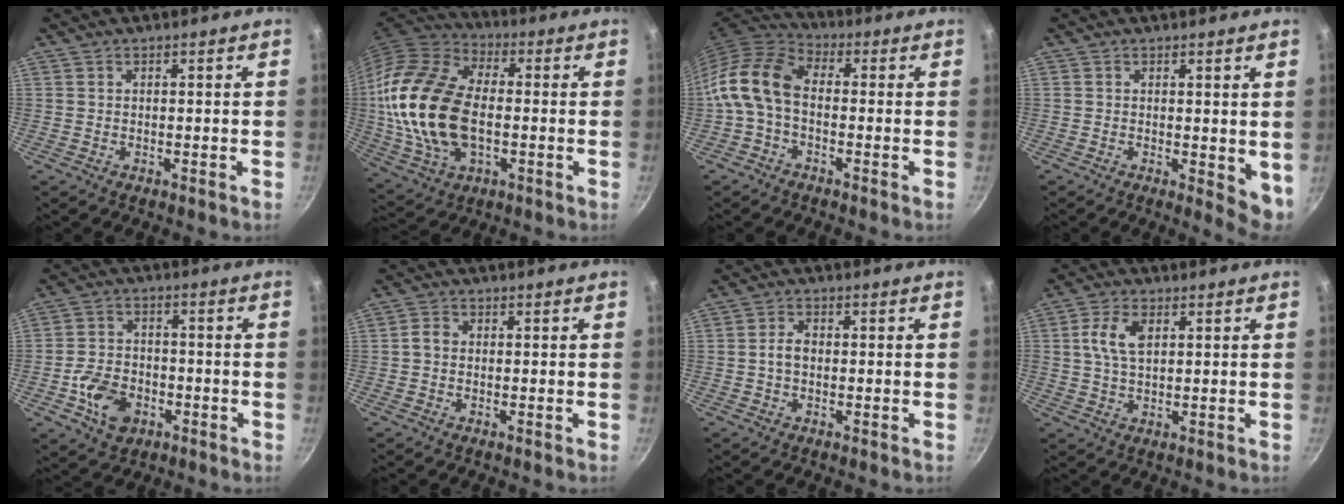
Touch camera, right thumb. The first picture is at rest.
{"total": 22.2, "force": [-0.9, 13.9, 17.2], "torque": [-0.328, 0.019, -0.019]}
{"total": 11.7, "force": [-1.5, 7.5, 8.9], "torque": [-0.175, 0.040, -0.050]}
{"total": 5.0, "force": [0.5, 2.4, 4.4], "torque": [-0.053, -0.009, 0.009]}
{"total": 9.5, "force": [-3.6, 6.8, 5.6], "torque": [-0.086, 0.027, -0.065]}
{"total": 2.2, "force": [-0.2, 1.8, 1.2], "torque": [-0.022, 0.011, -0.008]}
{"total": 3.0, "force": [-0.3, 2.0, 2.2], "torque": [-0.035, 0.012, -0.007]}
{"total": 6.4, "force": [1.6, 3.7, 4.9], "torque": [-0.087, 0.004, 0.028]}